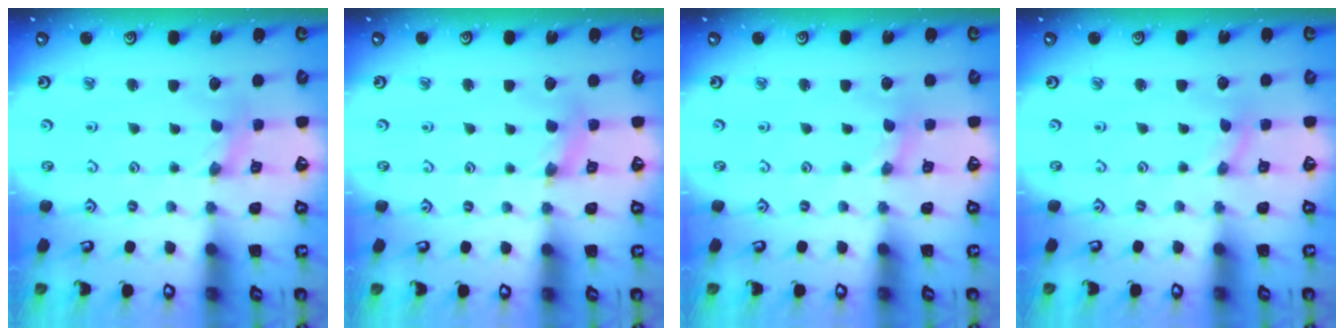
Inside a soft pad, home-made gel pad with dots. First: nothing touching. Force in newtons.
{"total": 2.7, "press": 2.7, "slide": 0.2}
{"total": 0.0}
{"total": 0.0}